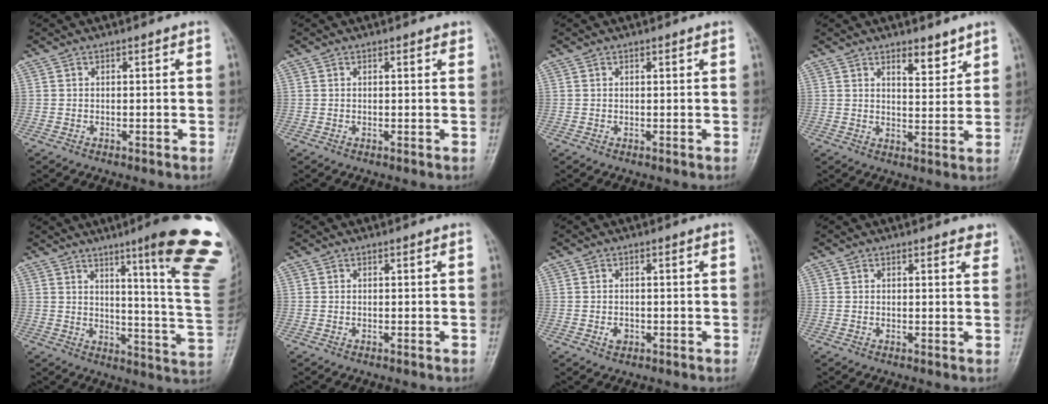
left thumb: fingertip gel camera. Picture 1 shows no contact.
{"total": 1.2, "force": [0.8, 0.4, 0.7], "torque": [-0.009, -0.002, 0.008]}
{"total": 0.5, "force": [0.4, 0.0, 0.4], "torque": [-0.006, -0.001, 0.005]}
{"total": 5.2, "force": [3.8, 1.9, 3.0], "torque": [-0.031, -0.031, 0.059]}
{"total": 22.6, "force": [12.2, 2.1, 18.9], "torque": [-0.204, -0.064, 0.156]}
{"total": 0.0}
{"total": 1.6, "force": [-0.5, 1.2, 0.9], "torque": [-0.011, 0.002, -0.007]}
{"total": 2.5, "force": [2.0, 0.9, 1.3], "torque": [0.000, -0.006, 0.017]}